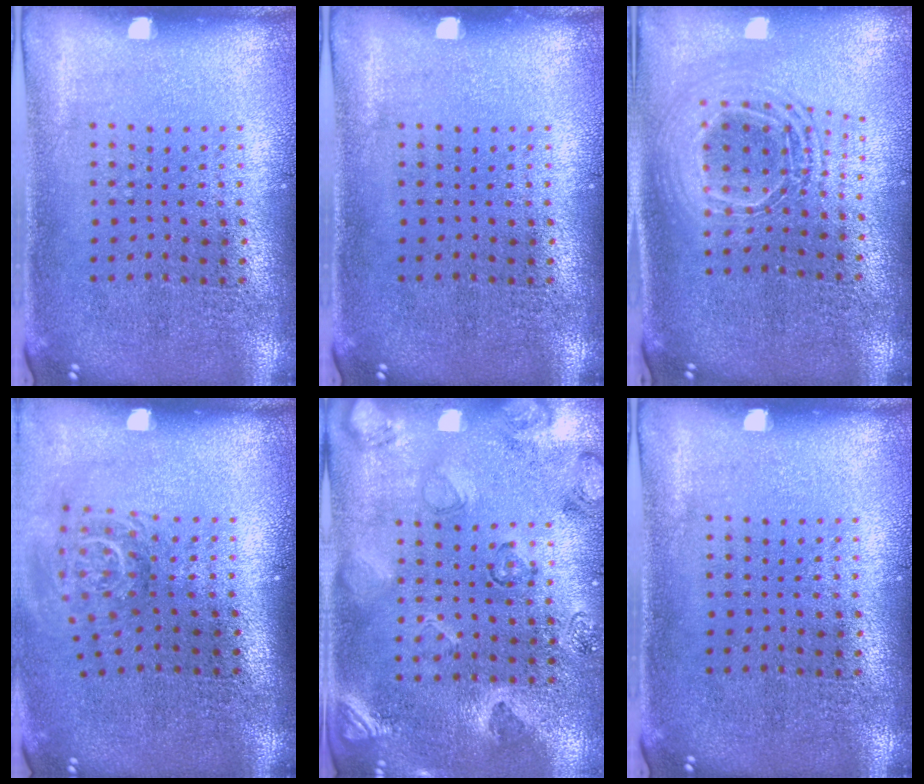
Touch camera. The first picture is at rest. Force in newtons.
{"total": 0.0}
{"total": 1.9, "press": 1.5, "slide": 1.2}
{"total": 1.8, "press": 1.2, "slide": 1.3}
{"total": 2.3, "press": 1.8, "slide": 1.4}
{"total": 0.0}